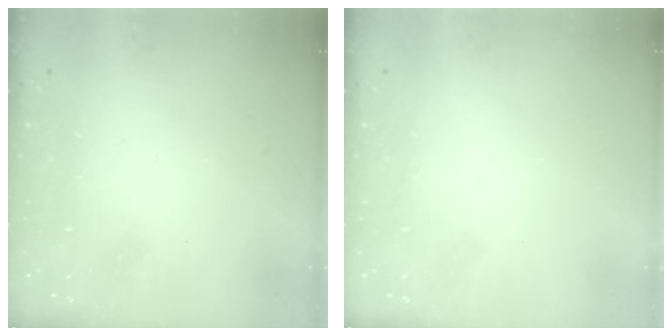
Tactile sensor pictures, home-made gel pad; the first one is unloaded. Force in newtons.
{"total": 0.0}